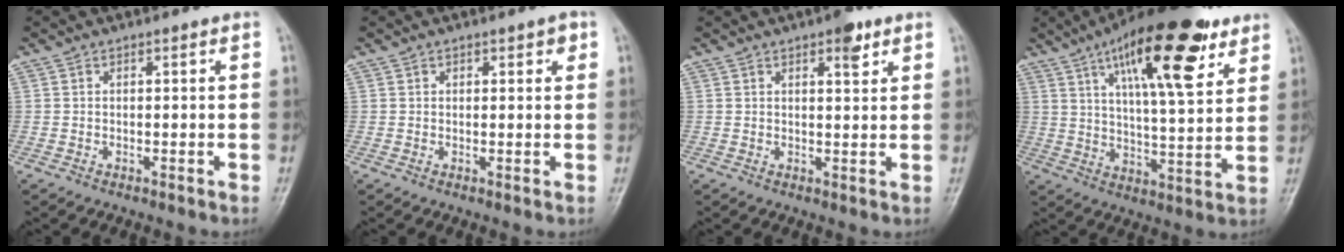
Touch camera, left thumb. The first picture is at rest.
{"total": 1.8, "force": [0.9, 1.1, 1.1], "torque": [-0.001, -0.002, 0.011]}
{"total": 3.9, "force": [2.3, 1.4, 2.8], "torque": [-0.029, -0.010, 0.030]}
{"total": 20.9, "force": [11.0, 6.6, 16.6], "torque": [-0.235, -0.033, 0.170]}